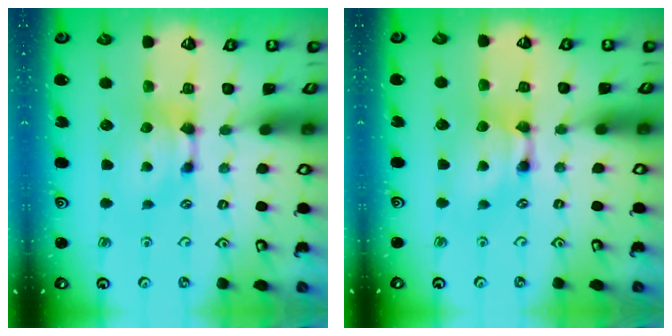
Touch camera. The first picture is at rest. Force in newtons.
{"total": 1.9, "press": 1.9, "slide": 0.2}